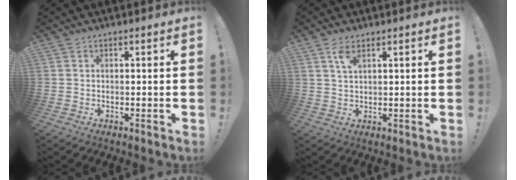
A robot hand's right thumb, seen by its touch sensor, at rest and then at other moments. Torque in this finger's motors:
{"motor_torque": [0.35, -0.19, 0.20, 0.03, 0.02]}